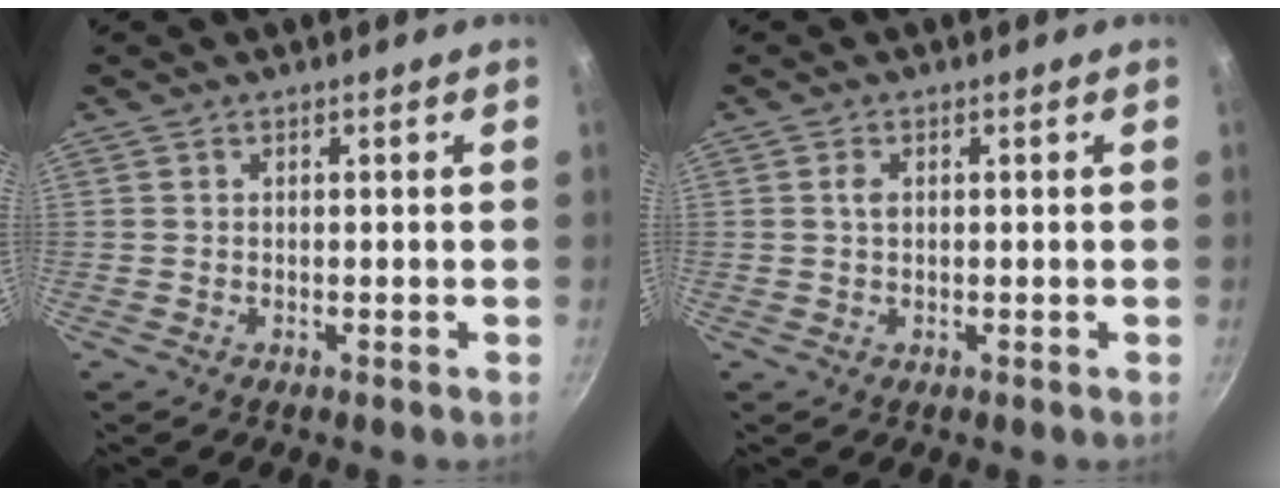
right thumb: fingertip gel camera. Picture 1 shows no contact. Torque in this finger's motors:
{"motor_torque": [0.28, 0.55, 0.24, 0.28, 0.03]}